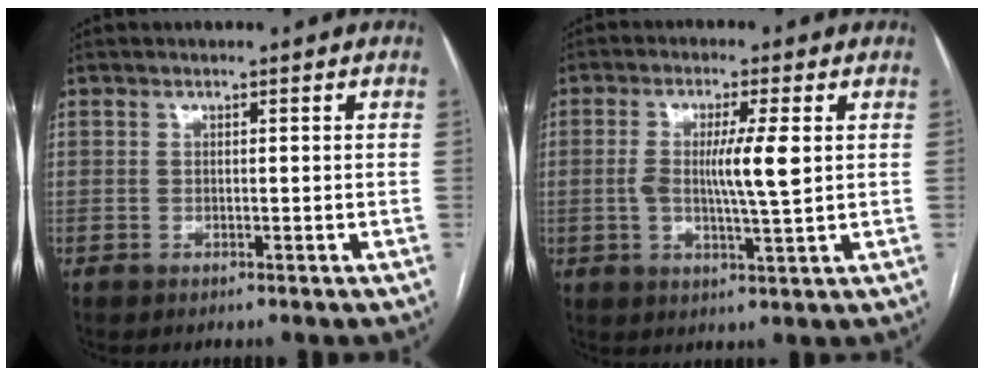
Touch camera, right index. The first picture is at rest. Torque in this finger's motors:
{"motor_torque": [0.15, 0.17, 0.04, 0.01]}